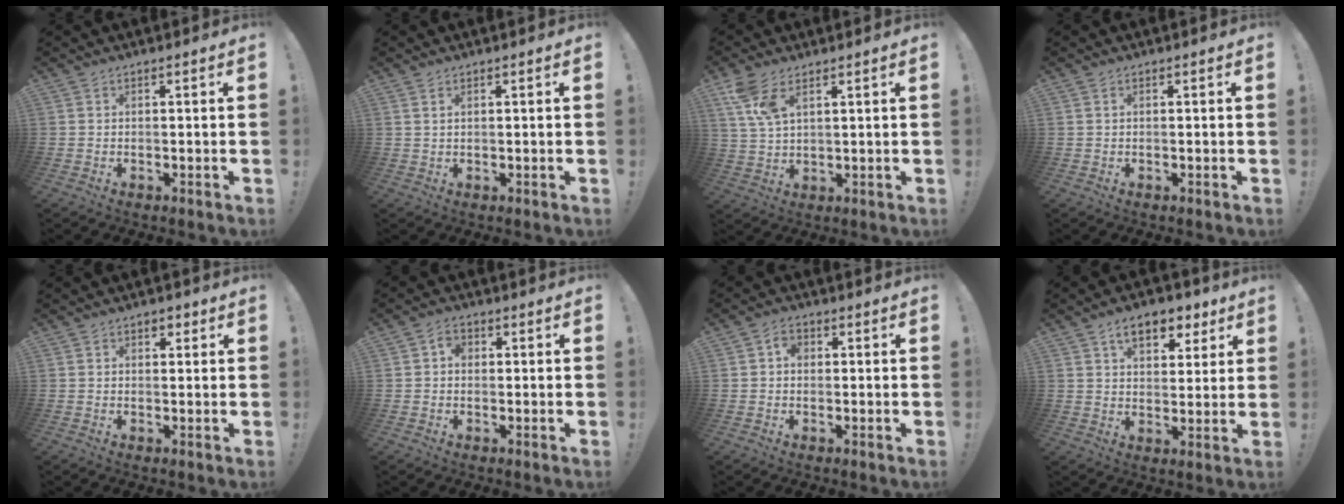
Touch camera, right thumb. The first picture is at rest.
{"total": 1.1, "force": [0.7, 0.4, 0.8], "torque": [-0.014, 0.000, 0.012]}
{"total": 7.9, "force": [4.6, 3.2, 5.5], "torque": [-0.120, -0.014, 0.087]}
{"total": 0.0}
{"total": 2.2, "force": [1.0, 1.6, 1.1], "torque": [-0.008, -0.001, 0.014]}
{"total": 3.1, "force": [0.2, 2.5, 1.7], "torque": [-0.024, 0.002, 0.002]}
{"total": 2.9, "force": [0.1, 2.3, 1.8], "torque": [-0.024, 0.004, 0.000]}
{"total": 10.1, "force": [5.7, 5.9, 5.9], "torque": [-0.084, -0.020, 0.102]}